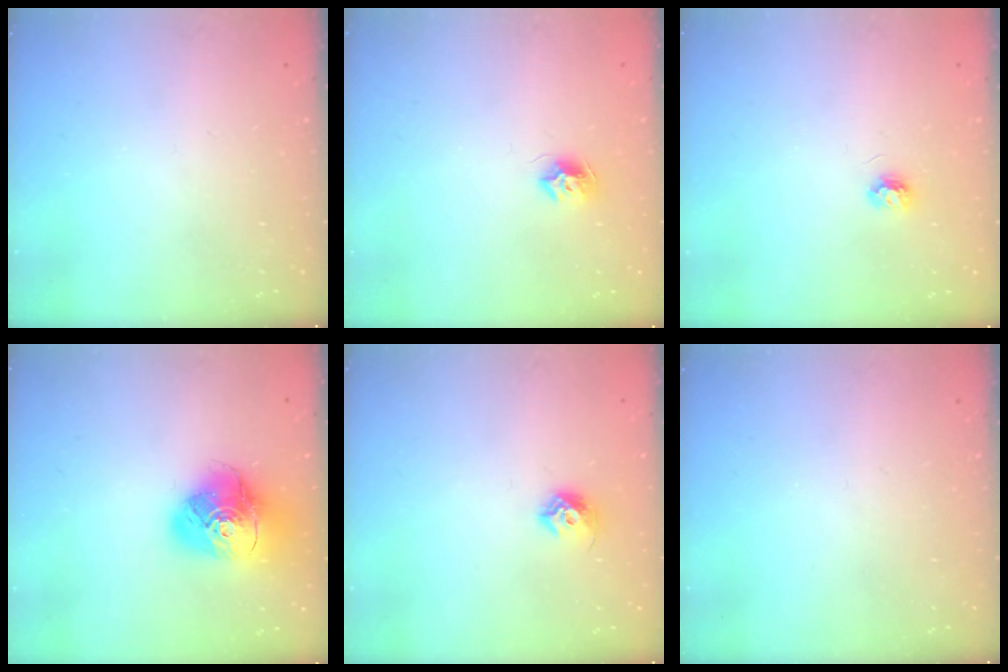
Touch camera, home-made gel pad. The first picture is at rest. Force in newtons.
{"total": 8.2, "press": 8.1, "slide": 0.5}
{"total": 3.6, "press": 3.6, "slide": 0.4}
{"total": 16.7, "press": 16.6, "slide": 2.2}
{"total": 7.4, "press": 7.3, "slide": 1.1}
{"total": 0.0}